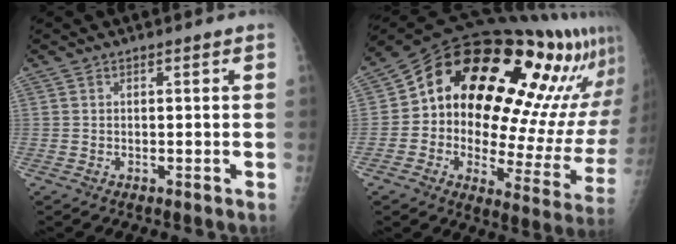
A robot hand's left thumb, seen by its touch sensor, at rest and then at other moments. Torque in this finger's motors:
{"motor_torque": [1.73, 3.28, 1.39, -1.38, 0.43]}